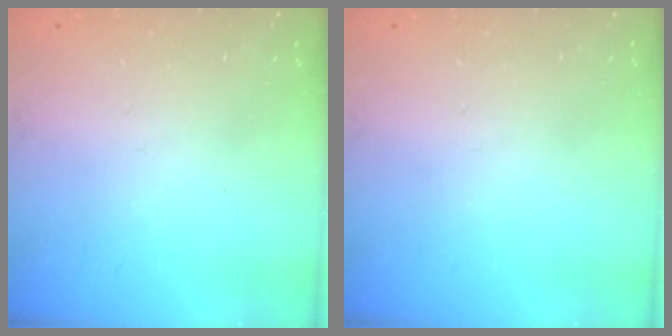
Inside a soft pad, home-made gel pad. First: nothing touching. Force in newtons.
{"total": 0.0}